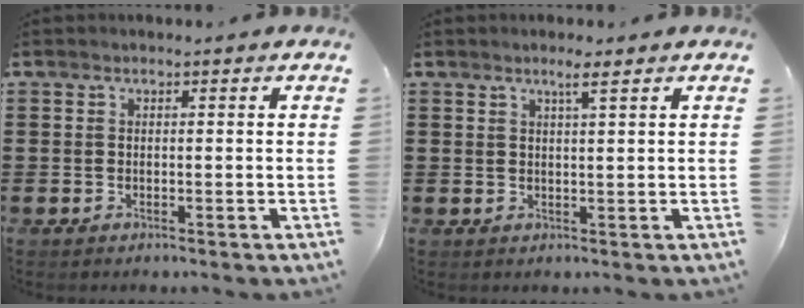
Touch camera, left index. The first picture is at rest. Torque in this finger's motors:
{"motor_torque": [0.00, 0.00, 0.00, 0.05]}